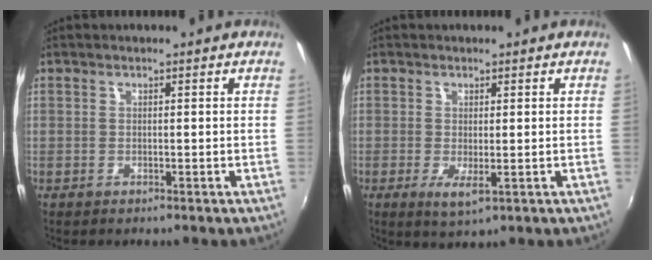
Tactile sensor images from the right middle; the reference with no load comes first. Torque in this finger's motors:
{"motor_torque": [-0.17, -0.37, -0.03, 0.01]}